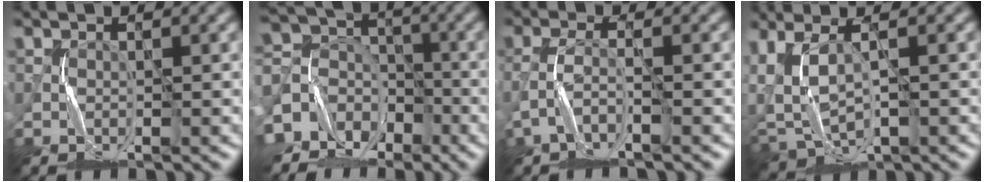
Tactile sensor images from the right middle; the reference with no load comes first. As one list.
[{"total": 8.8, "force": [-5.3, 6.9, 1.2], "torque": [-0.037, -0.006, -0.103]}, {"total": 1.8, "force": [-1.8, -0.1, 0.5], "torque": [-0.015, 0.012, -0.044]}, {"total": 5.1, "force": [1.5, 3.0, 3.8], "torque": [-0.094, 0.007, 0.039]}]